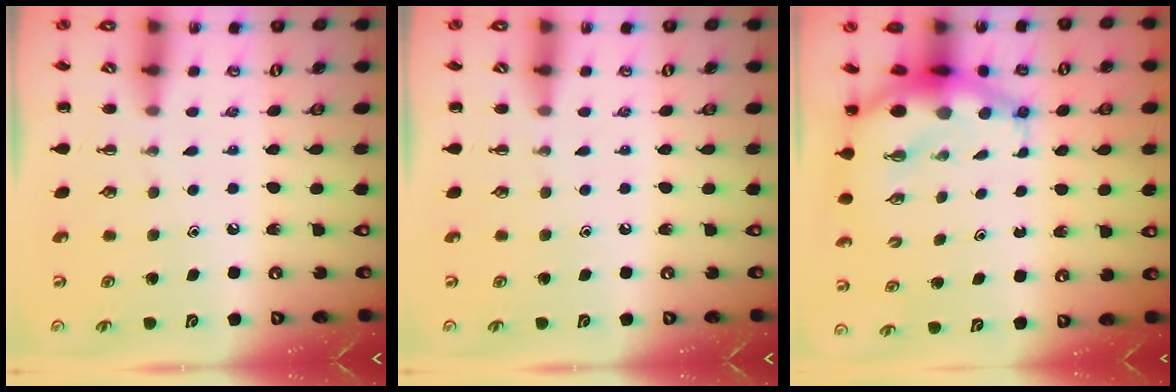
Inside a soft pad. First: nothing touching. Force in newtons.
{"total": 0.0}
{"total": 7.6, "press": 7.3, "slide": 2.0}